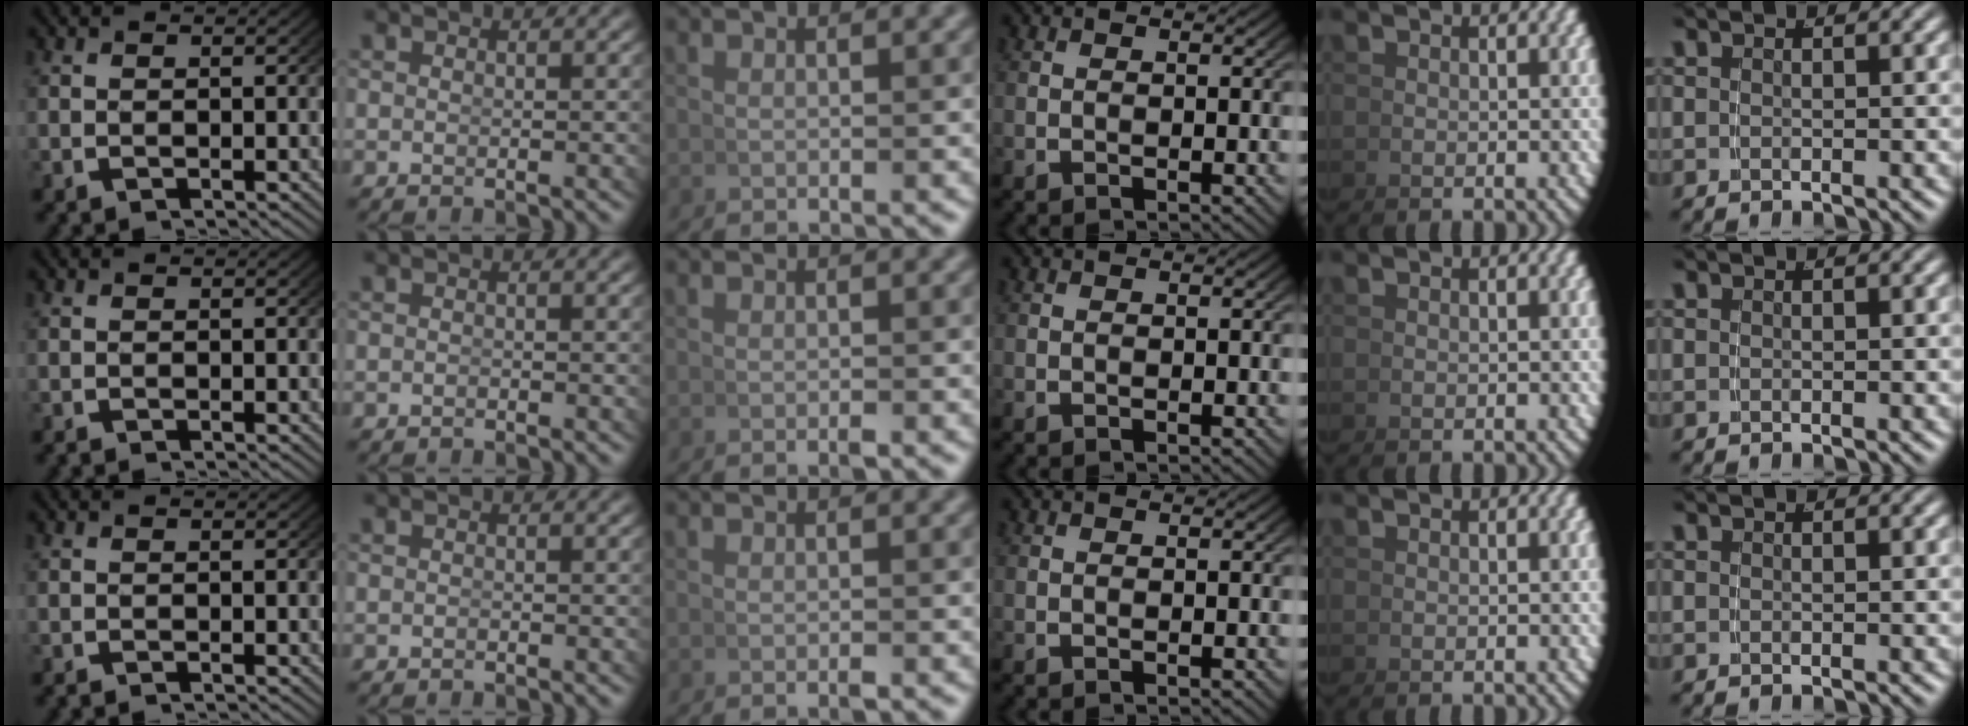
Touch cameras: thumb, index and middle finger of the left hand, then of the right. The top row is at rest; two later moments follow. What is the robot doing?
{"motion": "grasp_and_lifting", "object": "calculator"}